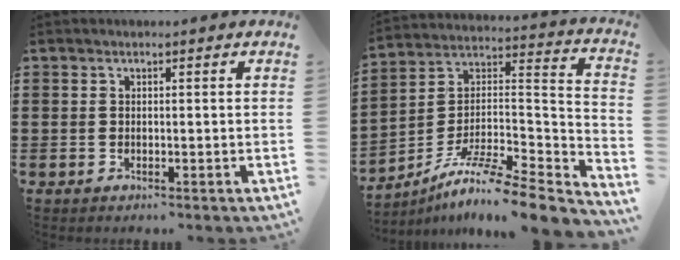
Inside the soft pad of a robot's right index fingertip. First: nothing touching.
{"total": 9.5, "force": [-7.6, 1.1, 5.5], "torque": [-0.098, 0.002, -0.152]}